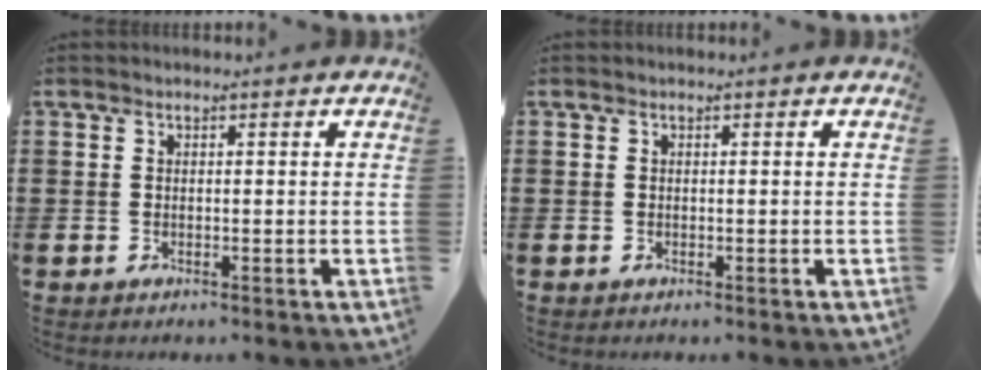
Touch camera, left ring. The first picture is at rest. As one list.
[{"total": 0.0}]